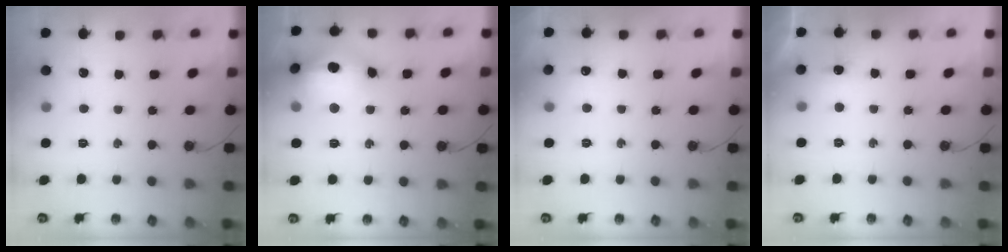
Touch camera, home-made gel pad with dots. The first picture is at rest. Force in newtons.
{"total": 19.0, "press": 18.9, "slide": 1.7}
{"total": 4.8, "press": 4.8, "slide": 0.7}
{"total": 5.4, "press": 5.3, "slide": 1.0}